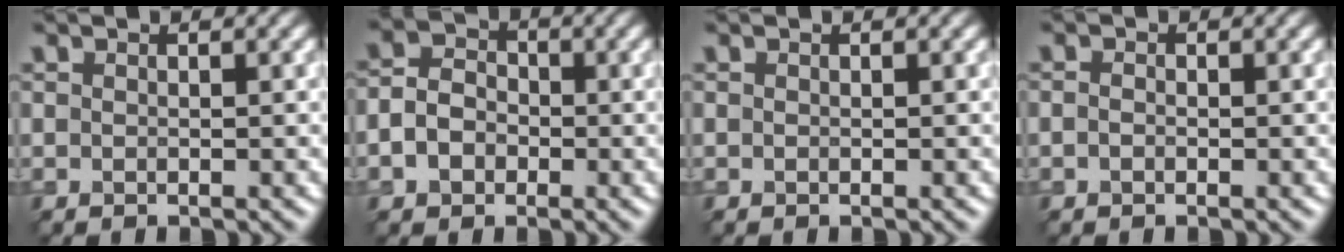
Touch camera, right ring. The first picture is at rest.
{"total": 3.4, "force": [-1.0, 2.7, 1.8], "torque": [-0.029, -0.002, -0.027]}
{"total": 0.0}
{"total": 0.7, "force": [-0.3, 0.4, 0.4], "torque": [-0.010, -0.002, -0.009]}